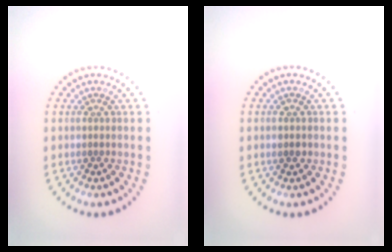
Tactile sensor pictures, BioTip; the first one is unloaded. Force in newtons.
{"total": 1.2, "press": 1.2, "slide": 0.0}